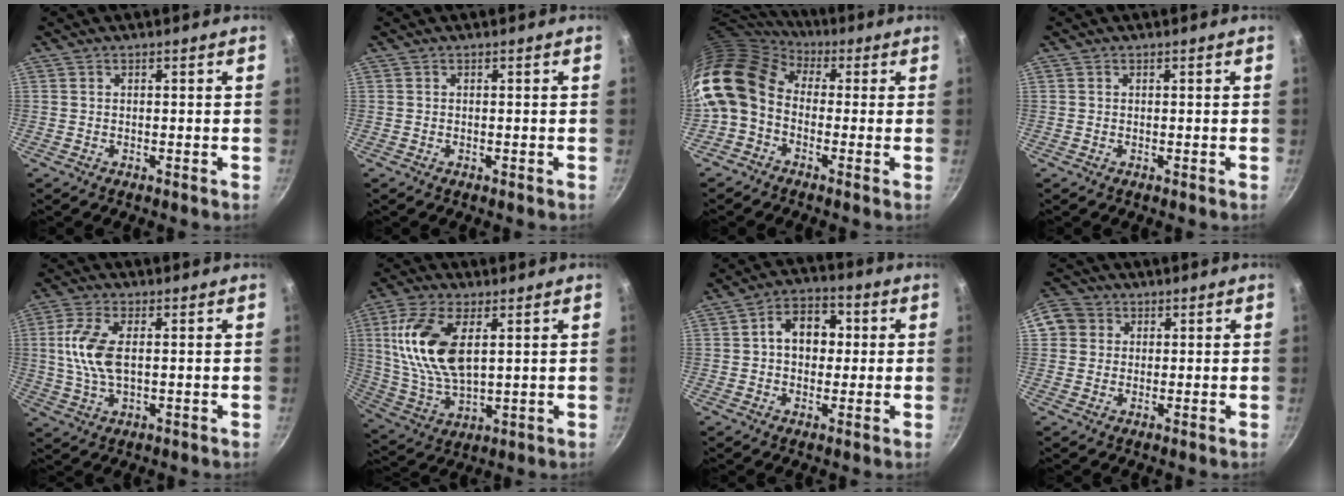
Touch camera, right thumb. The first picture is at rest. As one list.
[{"total": 0.0}, {"total": 14.3, "force": [0.2, 10.8, 9.3], "torque": [-0.179, 0.029, -0.019]}, {"total": 0.0}, {"total": 9.0, "force": [1.0, 4.5, 7.7], "torque": [-0.158, 0.004, 0.016]}, {"total": 15.5, "force": [4.1, 7.8, 12.8], "torque": [-0.249, -0.011, 0.086]}, {"total": 9.1, "force": [1.0, 6.8, 5.9], "torque": [-0.050, 0.016, 0.004]}, {"total": 8.3, "force": [2.1, 7.5, 2.9], "torque": [-0.038, 0.015, 0.029]}]